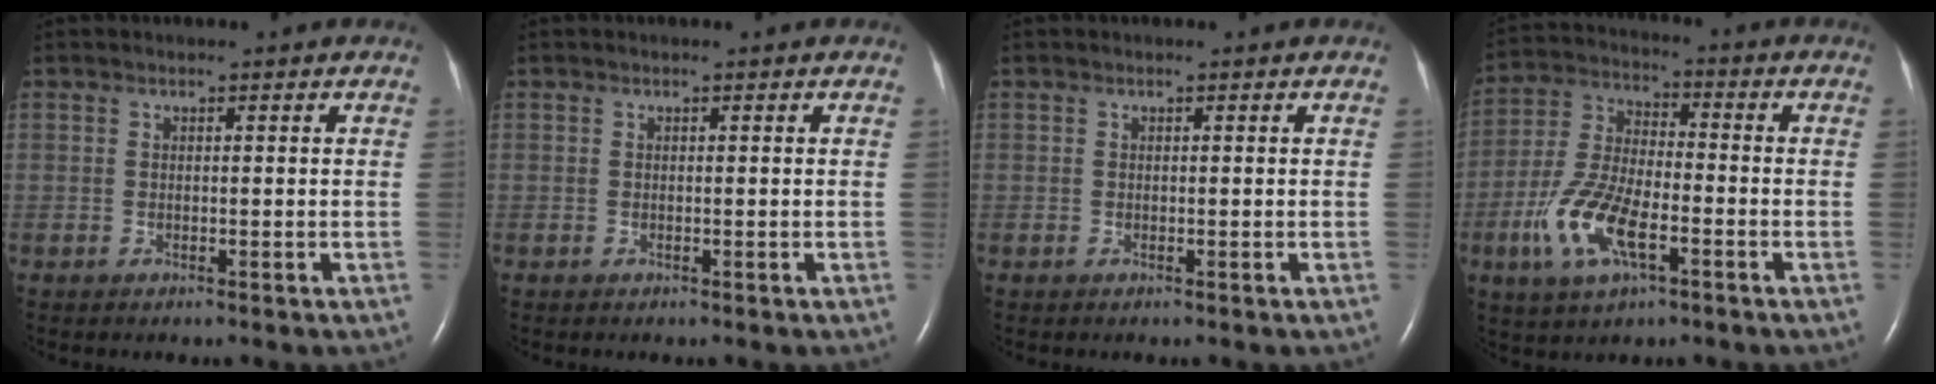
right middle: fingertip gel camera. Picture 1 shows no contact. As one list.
[{"total": 0.0}, {"total": 0.0}, {"total": 11.9, "force": [-4.7, 4.5, 9.9], "torque": [-0.219, 0.001, -0.087]}]